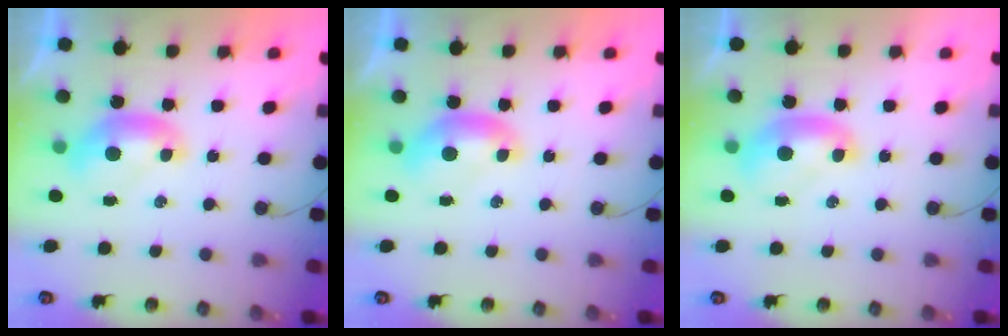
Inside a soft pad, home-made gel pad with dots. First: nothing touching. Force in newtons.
{"total": 0.0}
{"total": 1.3, "press": 1.3, "slide": 0.1}